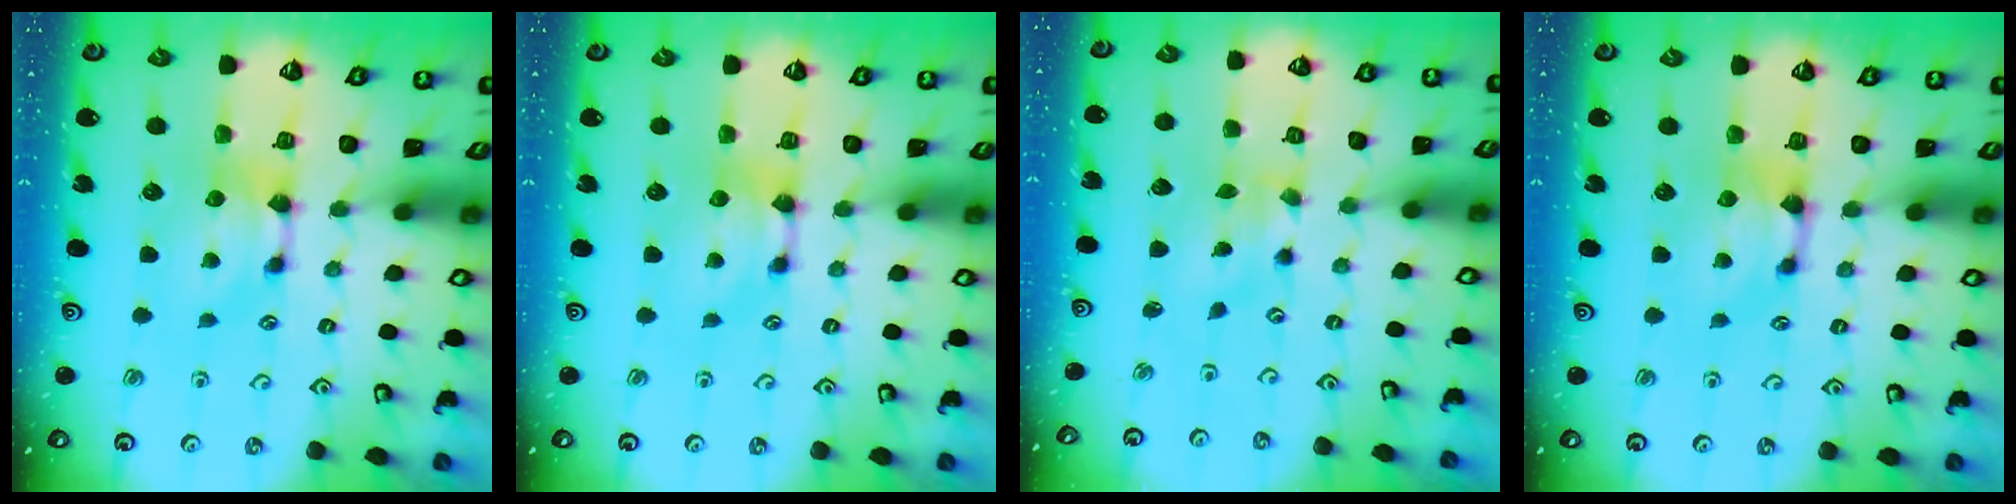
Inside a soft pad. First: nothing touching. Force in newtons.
{"total": 0.0}
{"total": 2.3, "press": 2.1, "slide": 0.9}
{"total": 0.8, "press": 0.3, "slide": 0.7}